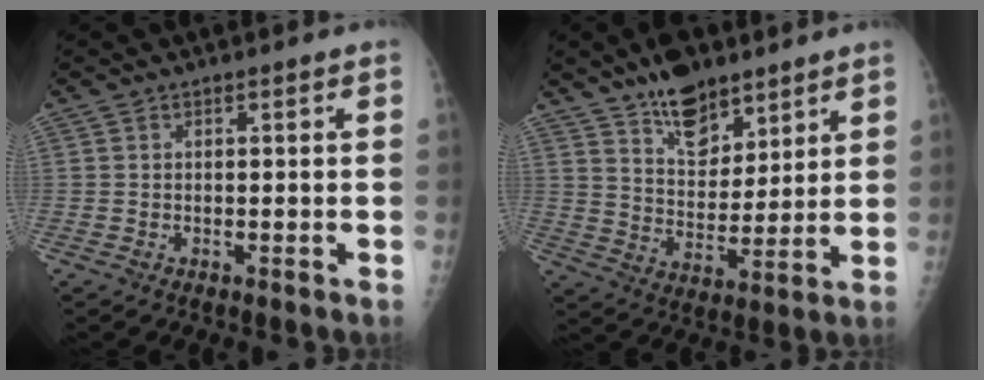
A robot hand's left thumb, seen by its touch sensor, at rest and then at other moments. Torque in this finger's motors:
{"motor_torque": [0.23, 0.01, -0.07, -0.39, 0.00]}